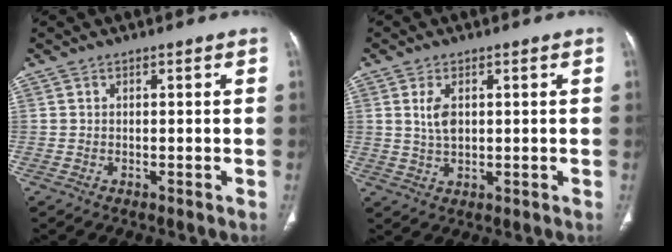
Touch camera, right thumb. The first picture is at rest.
{"total": 4.2, "force": [1.0, 2.3, 3.3], "torque": [-0.065, -0.005, 0.024]}